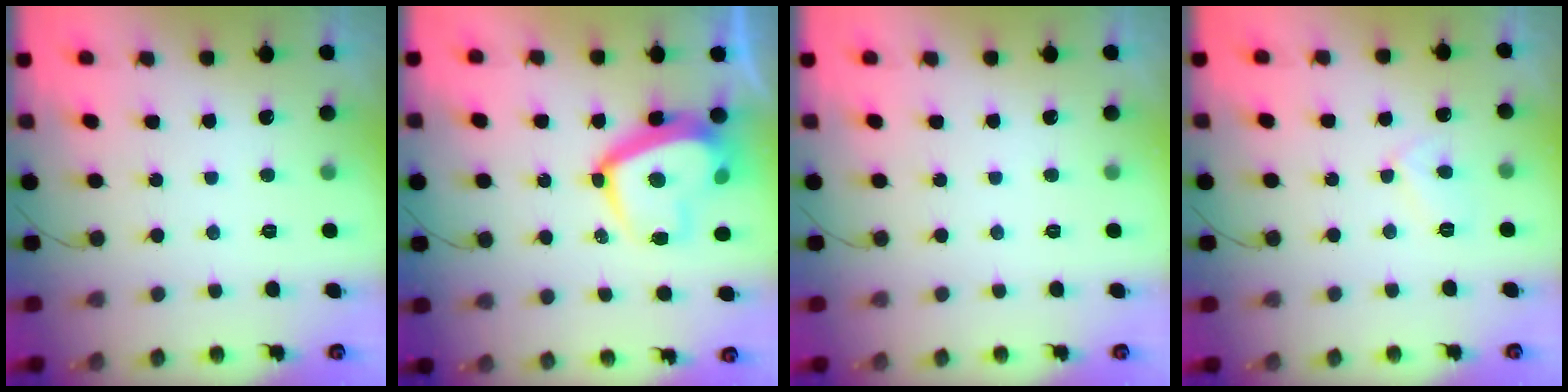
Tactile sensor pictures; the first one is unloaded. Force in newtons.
{"total": 14.5, "press": 14.5, "slide": 1.1}
{"total": 0.0}
{"total": 4.8, "press": 4.8, "slide": 0.4}